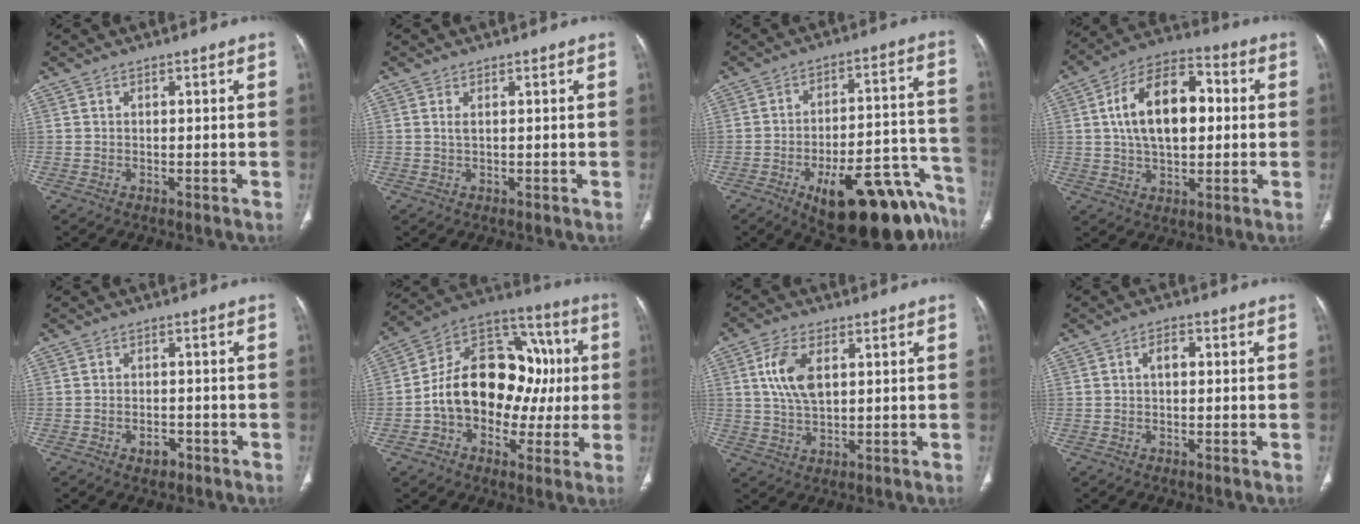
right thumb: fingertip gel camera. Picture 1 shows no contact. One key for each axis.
{"total": 1.0, "fx": 0.3, "fy": 0.4, "fz": 0.9, "tx": -0.025, "ty": 0.002, "tz": 0.007}
{"total": 23.7, "fx": -14.6, "fy": 9.1, "fz": 16.3, "tx": -0.121, "ty": 0.100, "tz": -0.199}
{"total": 16.6, "fx": 2.1, "fy": 9.6, "fz": 13.4, "tx": -0.210, "ty": 0.022, "tz": 0.029}
{"total": 2.8, "fx": -1.5, "fy": 1.9, "fz": 1.5, "tx": -0.015, "ty": 0.010, "tz": -0.017}
{"total": 22.9, "fx": -0.5, "fy": 16.3, "fz": 16.1, "tx": -0.209, "ty": 0.055, "tz": -0.006}
{"total": 8.3, "fx": 2.2, "fy": 4.4, "fz": 6.7, "tx": -0.135, "ty": -0.005, "tz": 0.045}
{"total": 2.7, "fx": 0.3, "fy": 1.6, "fz": 2.1, "tx": -0.035, "ty": 0.011, "tz": 0.002}